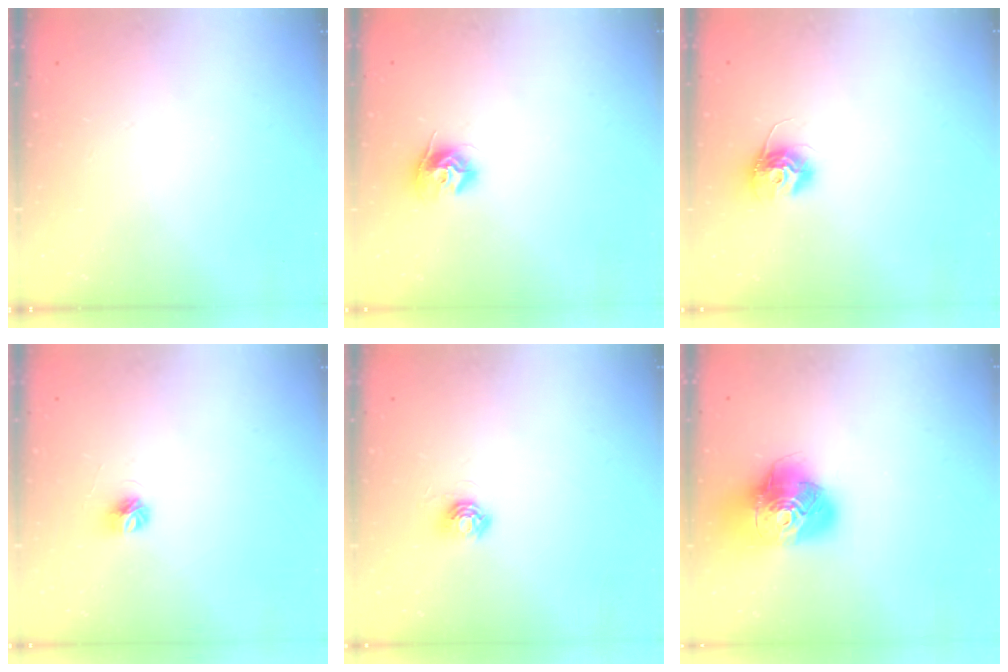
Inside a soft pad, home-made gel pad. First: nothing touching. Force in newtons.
{"total": 9.7, "press": 9.7, "slide": 0.5}
{"total": 10.8, "press": 10.7, "slide": 0.6}
{"total": 4.5, "press": 4.5, "slide": 0.4}
{"total": 5.1, "press": 5.1, "slide": 0.5}
{"total": 17.1, "press": 17.0, "slide": 2.2}